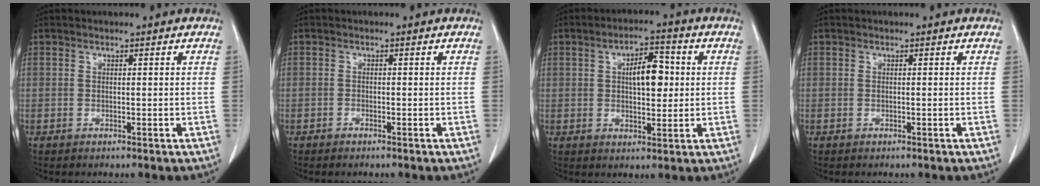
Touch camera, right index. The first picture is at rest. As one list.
[{"total": 0.5, "force": [-0.5, 0.1, 0.2], "torque": [-0.009, -0.001, -0.005]}, {"total": 7.0, "force": [1.1, 2.9, 6.3], "torque": [-0.103, 0.012, 0.018]}, {"total": 0.0}]